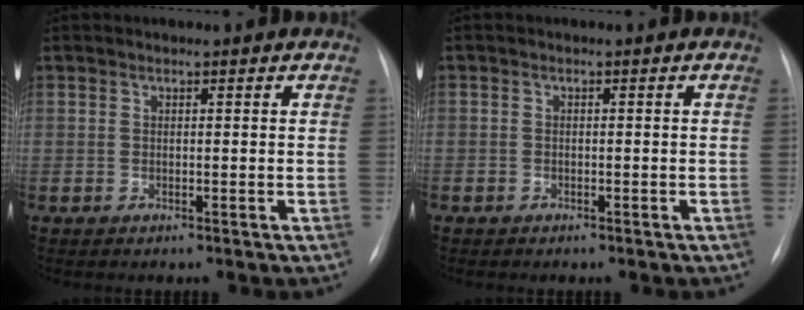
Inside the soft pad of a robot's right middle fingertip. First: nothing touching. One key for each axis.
{"total": 0.8, "fx": -0.6, "fy": 0.5, "fz": 0.1, "tx": -0.006, "ty": 0.002, "tz": -0.011}